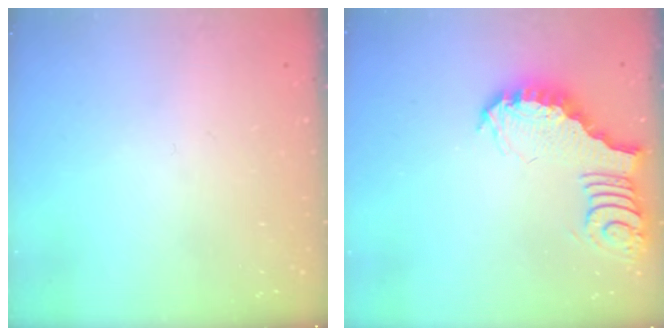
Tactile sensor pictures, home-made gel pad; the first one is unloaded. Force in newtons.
{"total": 3.9, "press": 3.8, "slide": 0.6}